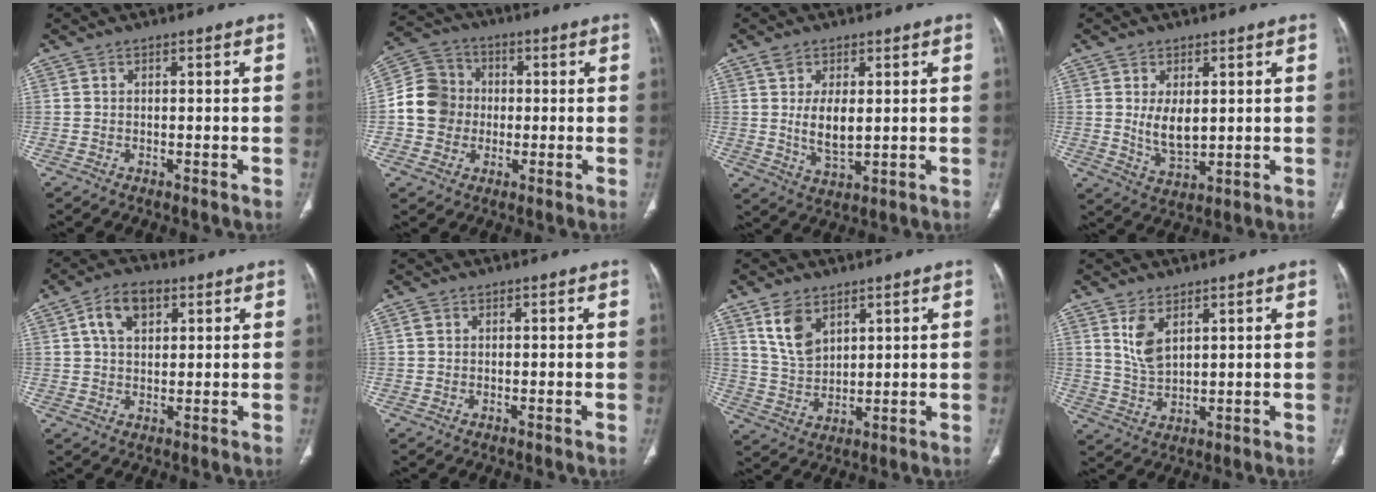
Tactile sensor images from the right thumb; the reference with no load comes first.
{"total": 9.8, "force": [-0.5, 9.0, 3.8], "torque": [-0.049, 0.026, -0.018]}
{"total": 6.8, "force": [1.0, 3.6, 5.7], "torque": [-0.099, -0.011, 0.025]}
{"total": 6.8, "force": [1.0, 4.0, 5.4], "torque": [-0.080, -0.017, 0.029]}
{"total": 7.5, "force": [2.8, 4.7, 5.1], "torque": [-0.077, 0.004, 0.045]}
{"total": 0.9, "force": [0.3, 0.8, 0.4], "torque": [-0.002, 0.003, 0.006]}
{"total": 7.8, "force": [4.3, 4.7, 4.4], "torque": [-0.070, -0.021, 0.094]}
{"total": 5.8, "force": [2.9, 2.9, 4.1], "torque": [-0.075, -0.018, 0.067]}